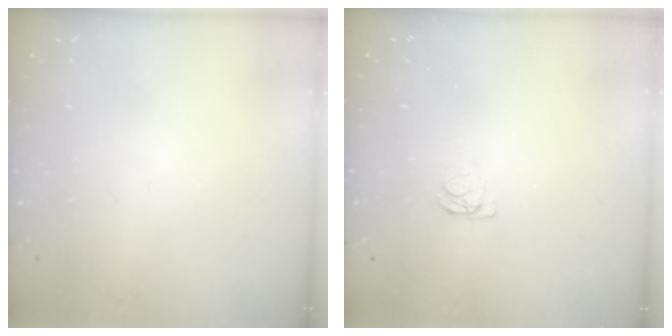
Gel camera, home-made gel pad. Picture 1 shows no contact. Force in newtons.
{"total": 1.2, "press": 1.1, "slide": 0.3}